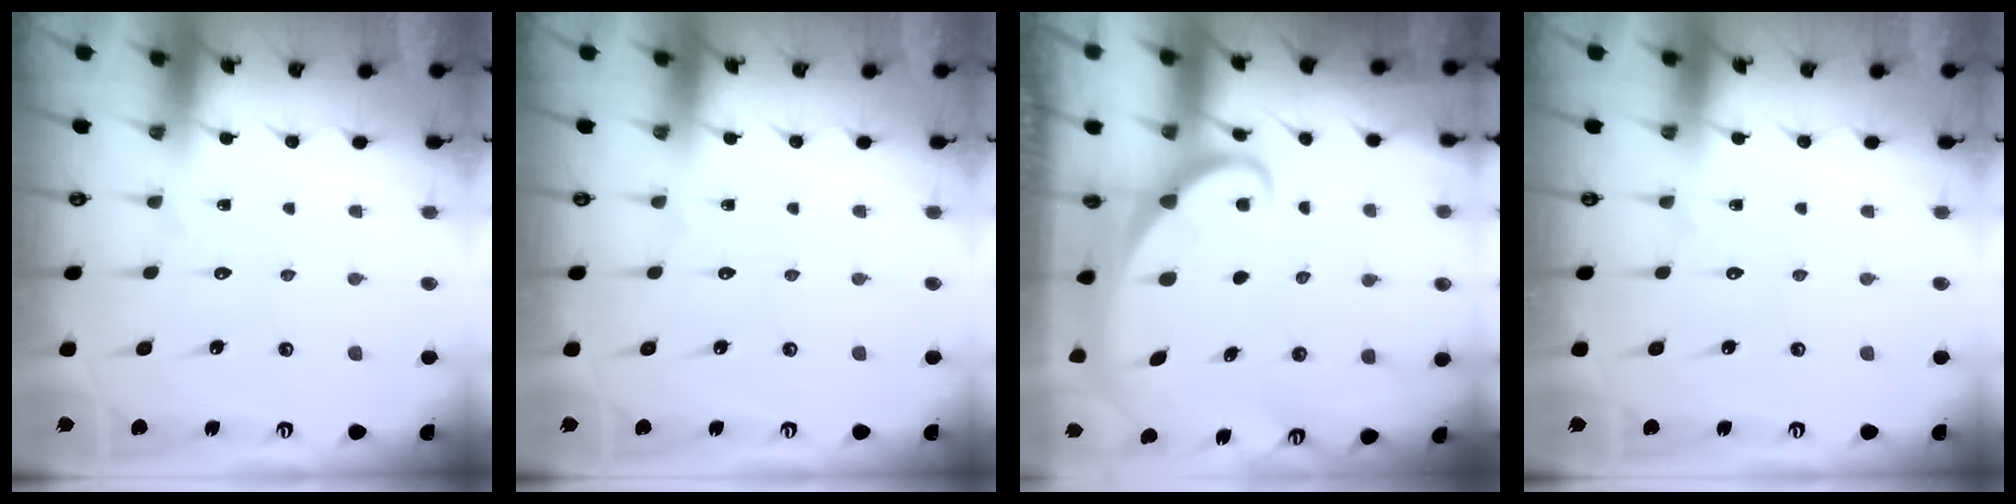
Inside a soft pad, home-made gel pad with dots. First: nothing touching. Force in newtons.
{"total": 0.0}
{"total": 2.5, "press": 2.5, "slide": 0.2}
{"total": 0.0}